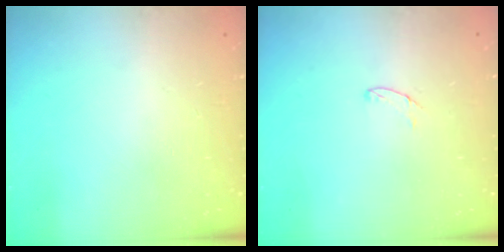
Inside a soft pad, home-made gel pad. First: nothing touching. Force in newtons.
{"total": 4.2, "press": 4.2, "slide": 0.3}